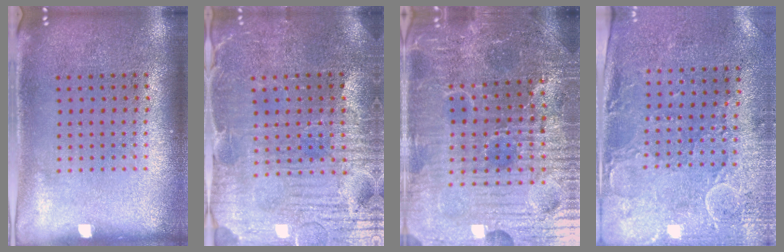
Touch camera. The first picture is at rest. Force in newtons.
{"total": 4.0, "press": 3.9, "slide": 1.0}
{"total": 5.6, "press": 5.4, "slide": 1.6}
{"total": 2.9, "press": 2.3, "slide": 1.7}